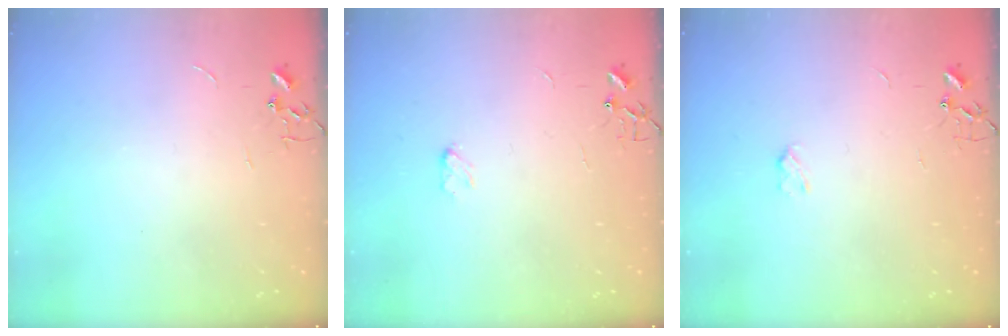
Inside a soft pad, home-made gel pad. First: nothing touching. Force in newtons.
{"total": 3.1, "press": 3.1, "slide": 0.4}
{"total": 2.6, "press": 2.6, "slide": 0.5}